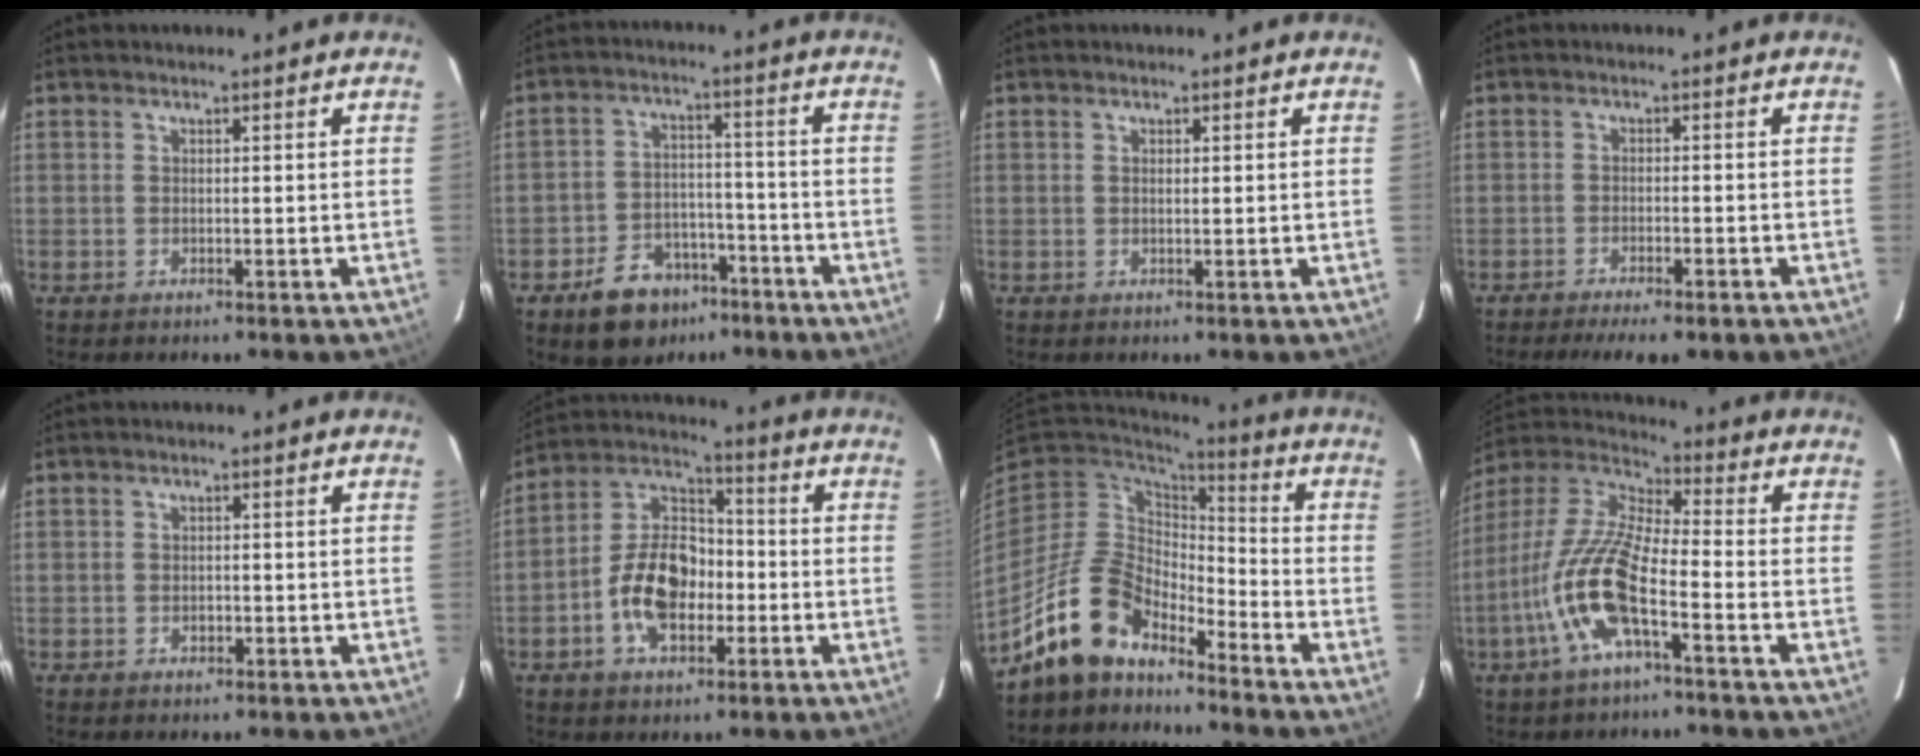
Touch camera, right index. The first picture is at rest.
{"total": 11.5, "force": [-7.6, 7.4, 4.6], "torque": [-0.103, 0.024, -0.101]}
{"total": 0.6, "force": [0.2, 0.2, 0.5], "torque": [-0.009, 0.002, 0.003]}
{"total": 8.8, "force": [-6.8, 2.2, 5.1], "torque": [-0.112, -0.025, -0.102]}
{"total": 1.5, "force": [-0.5, 1.3, 0.7], "torque": [-0.010, 0.003, -0.005]}
{"total": 12.8, "force": [-4.1, 7.8, 9.3], "torque": [-0.185, 0.024, -0.069]}
{"total": 13.0, "force": [-10.5, 6.0, 4.8], "torque": [-0.105, 0.017, -0.195]}
{"total": 14.6, "force": [-6.1, 3.6, 12.8], "torque": [-0.269, -0.006, -0.126]}